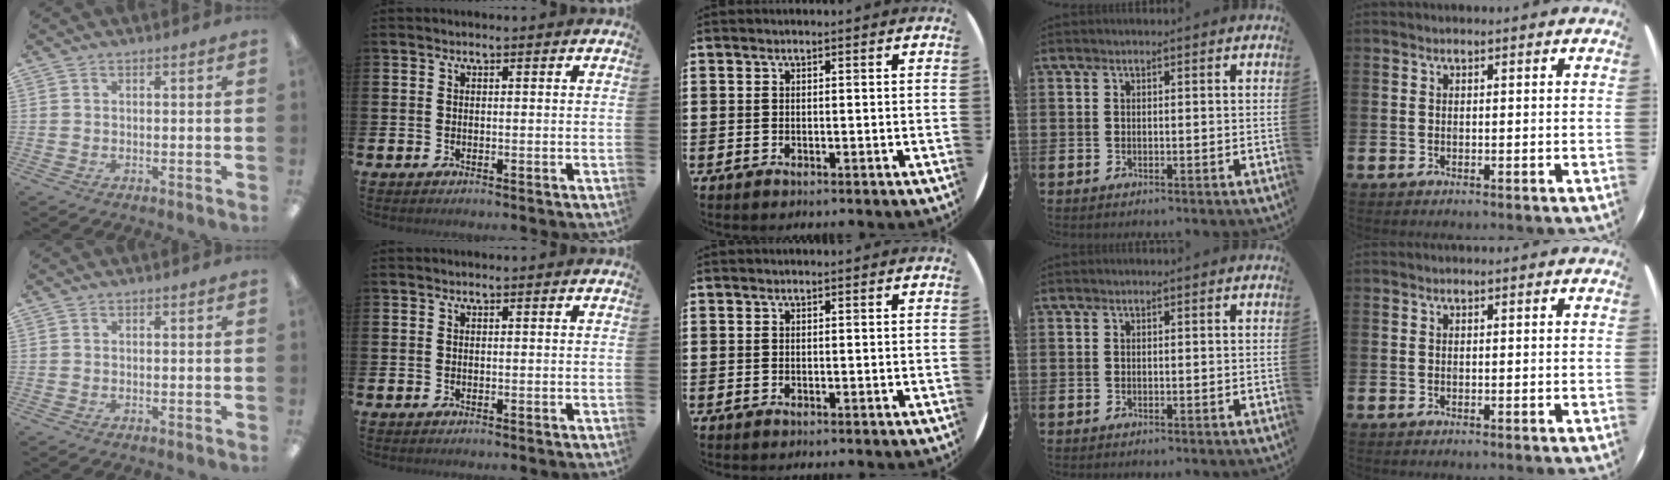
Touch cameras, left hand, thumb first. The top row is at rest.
{}